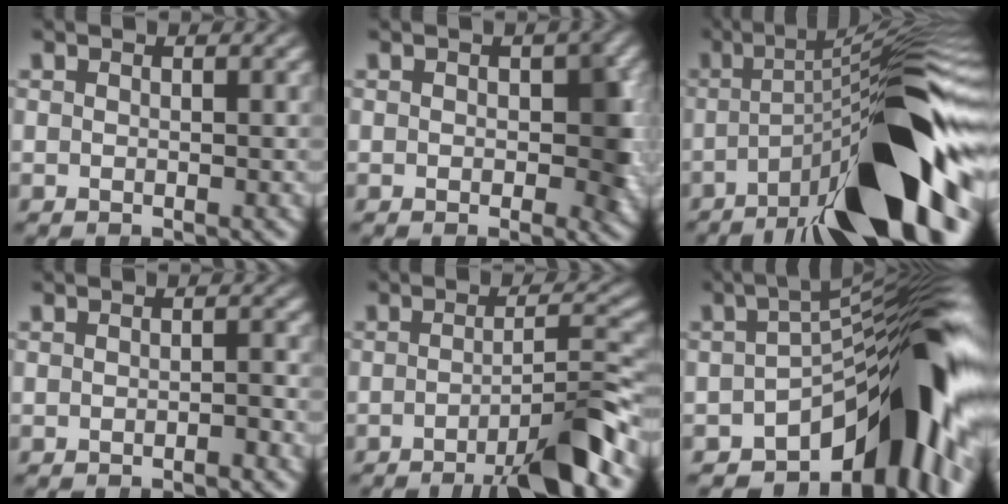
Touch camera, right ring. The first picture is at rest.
{"total": 3.2, "force": [-0.1, 2.4, 2.1], "torque": [-0.022, -0.018, 0.004]}
{"total": 15.3, "force": [-3.5, 4.2, 14.4], "torque": [-0.191, 0.000, -0.046]}
{"total": 0.9, "force": [-0.8, 0.3, 0.3], "torque": [-0.007, 0.002, -0.015]}
{"total": 5.9, "force": [-3.5, 0.5, 4.7], "torque": [-0.060, -0.005, -0.055]}
{"total": 14.0, "force": [-4.3, 5.5, 12.1], "torque": [-0.149, -0.015, -0.051]}